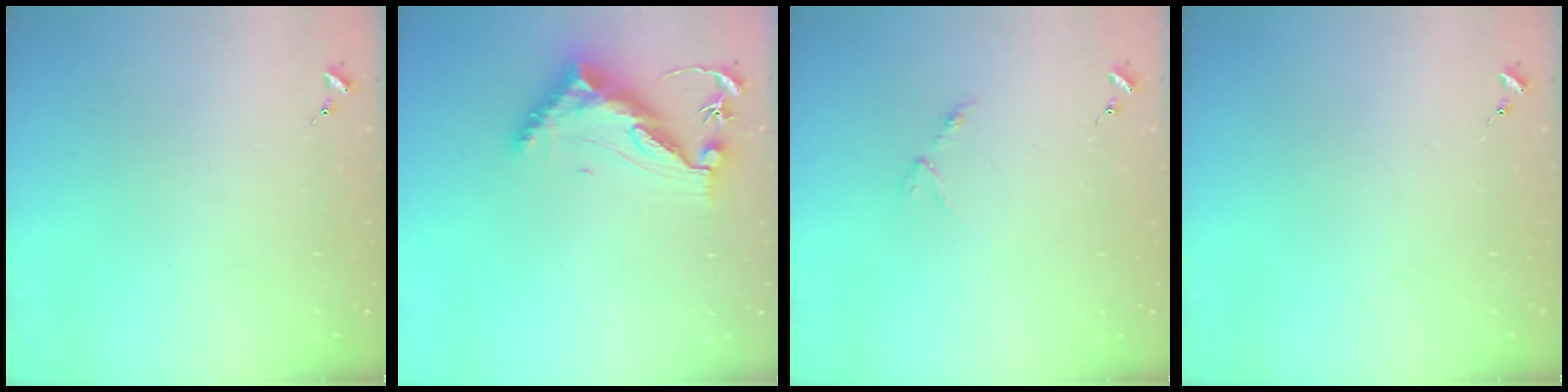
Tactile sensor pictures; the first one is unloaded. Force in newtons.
{"total": 12.2, "press": 12.1, "slide": 0.7}
{"total": 2.9, "press": 2.8, "slide": 0.4}
{"total": 0.0}